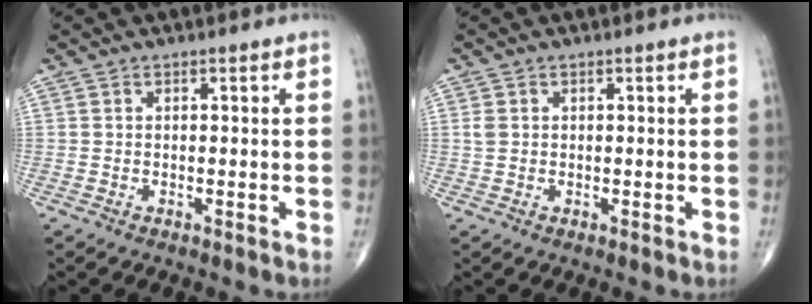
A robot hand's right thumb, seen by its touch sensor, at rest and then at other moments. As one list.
[{"total": 1.5, "force": [0.2, 1.2, 0.9], "torque": [-0.021, 0.003, 0.007]}]